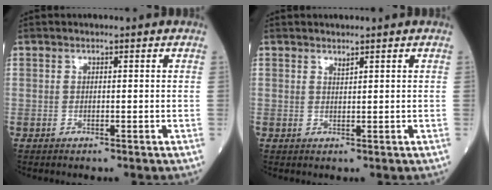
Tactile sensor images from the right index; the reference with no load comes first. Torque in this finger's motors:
{"motor_torque": [-0.09, 0.06, 0.06, 0.01]}